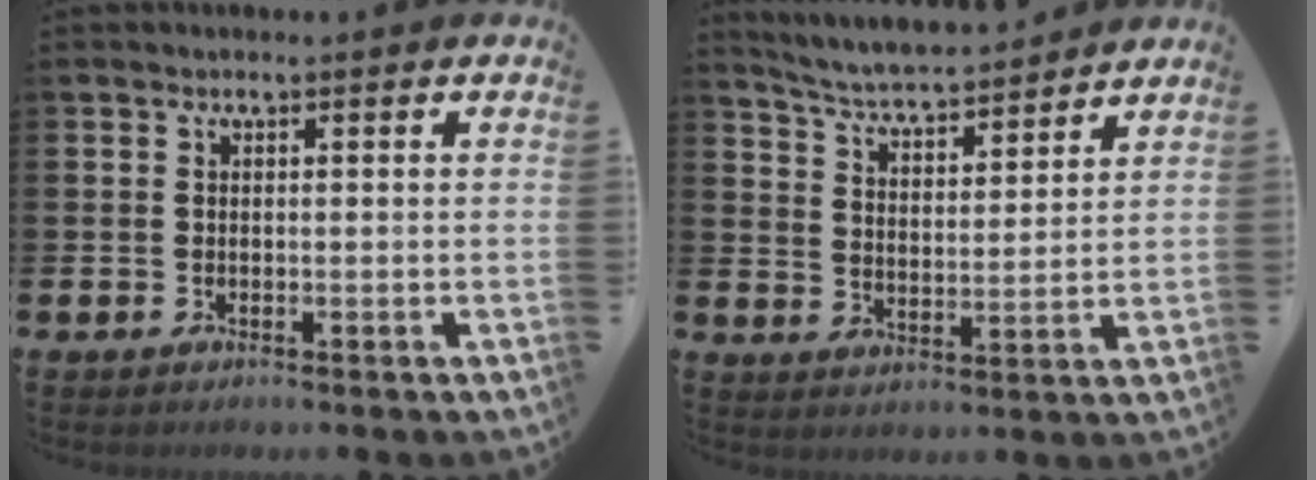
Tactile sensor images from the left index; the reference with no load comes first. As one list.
[{"total": 5.4, "force": [5.3, 0.3, 1.1], "torque": [-0.045, -0.042, 0.089]}]